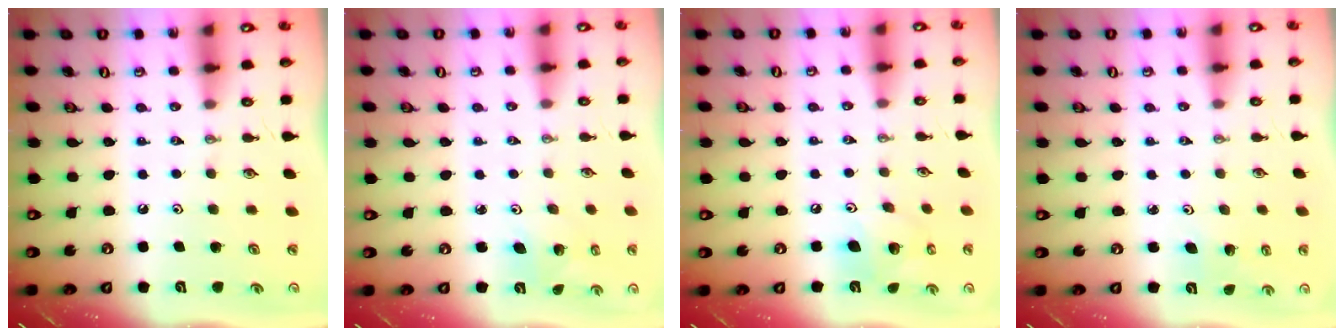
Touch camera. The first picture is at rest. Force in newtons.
{"total": 3.5, "press": 3.5, "slide": 0.2}
{"total": 12.4, "press": 12.2, "slide": 2.1}
{"total": 2.6, "press": 2.5, "slide": 0.9}